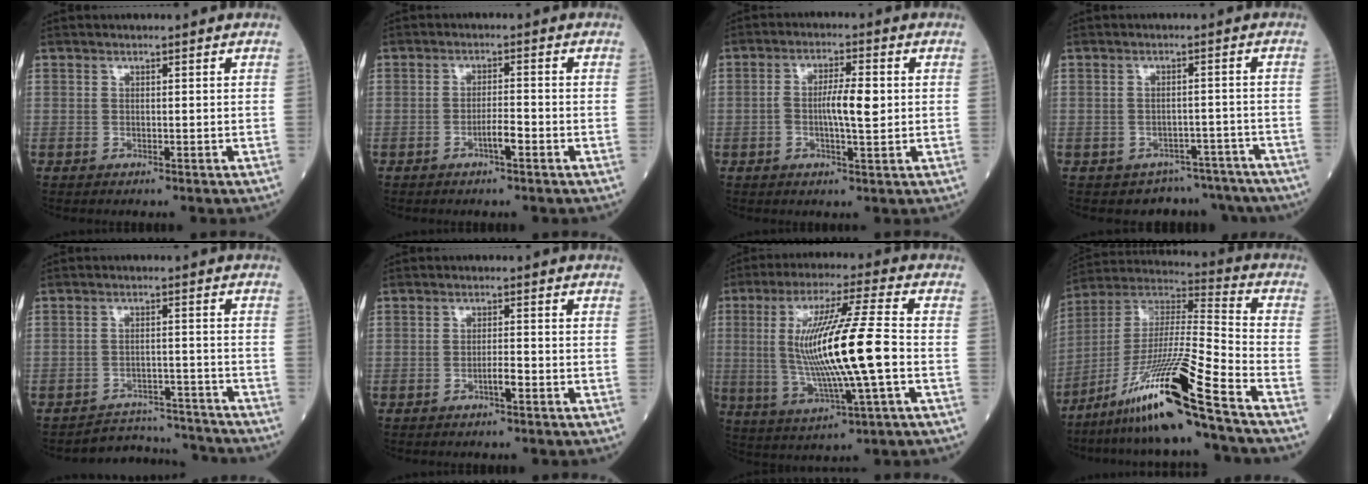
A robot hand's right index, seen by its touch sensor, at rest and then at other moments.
{"total": 2.5, "force": [-1.3, 0.3, 2.2], "torque": [-0.035, 0.003, -0.020]}
{"total": 5.6, "force": [0.0, 1.1, 5.5], "torque": [-0.098, 0.010, 0.002]}
{"total": 8.8, "force": [-7.3, 4.9, 0.9], "torque": [0.002, 0.026, -0.076]}
{"total": 8.2, "force": [-8.0, 0.9, -1.2], "torque": [0.016, 0.023, -0.114]}
{"total": 1.3, "force": [-0.6, 0.1, 1.2], "torque": [-0.021, 0.002, -0.010]}
{"total": 15.9, "force": [-0.8, 0.3, 15.9], "torque": [-0.307, -0.002, -0.016]}
{"total": 19.0, "force": [-12.3, -1.5, 14.4], "torque": [-0.299, -0.021, -0.225]}